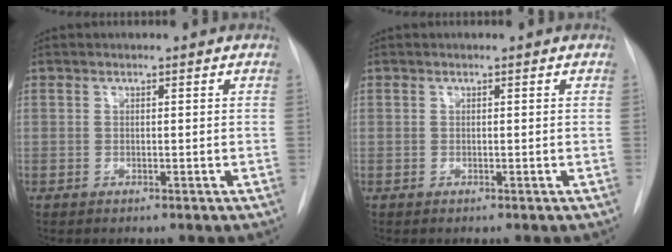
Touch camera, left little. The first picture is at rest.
{"total": 0.0}